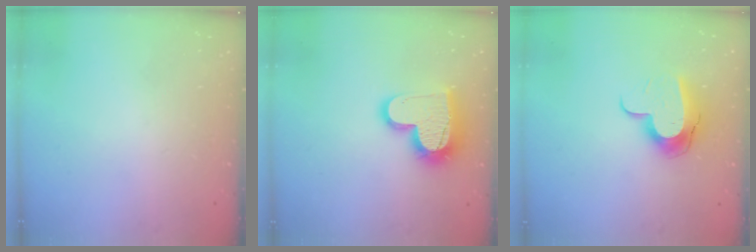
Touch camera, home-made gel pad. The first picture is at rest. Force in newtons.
{"total": 15.9, "press": 15.9, "slide": 1.1}
{"total": 11.1, "press": 11.1, "slide": 0.9}